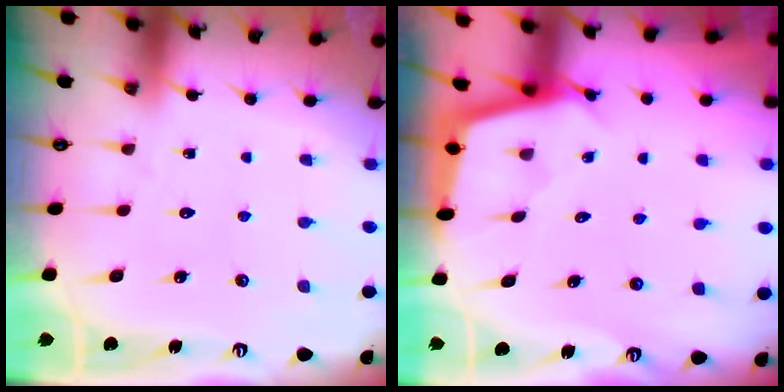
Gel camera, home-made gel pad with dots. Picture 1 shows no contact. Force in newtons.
{"total": 2.3, "press": 2.3, "slide": 0.1}